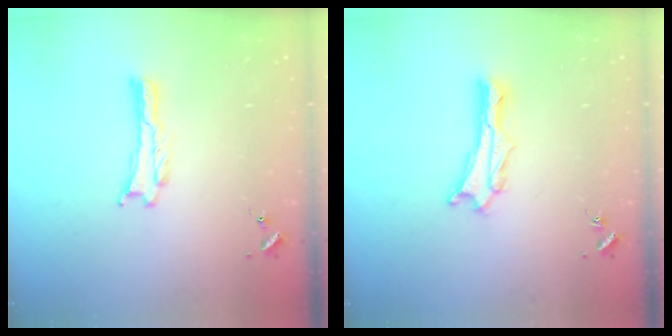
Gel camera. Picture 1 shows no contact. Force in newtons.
{"total": 1.9, "press": 1.9, "slide": 0.2}